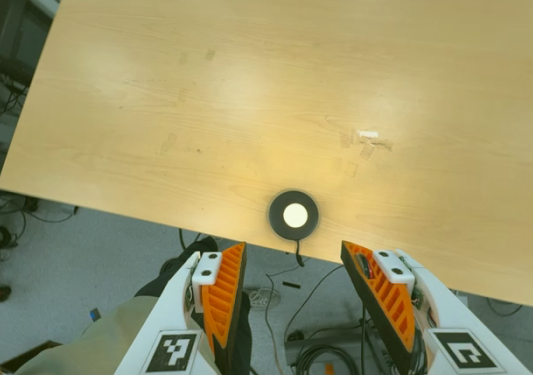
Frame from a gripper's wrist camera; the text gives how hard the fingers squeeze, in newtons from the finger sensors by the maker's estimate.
{"total": 0.0}